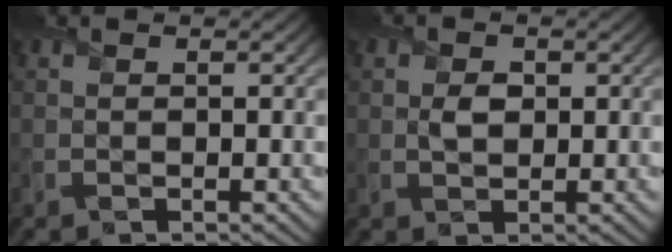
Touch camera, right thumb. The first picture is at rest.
{"total": 2.0, "force": [0.2, 1.5, 1.3], "torque": [-0.028, -0.003, 0.001]}